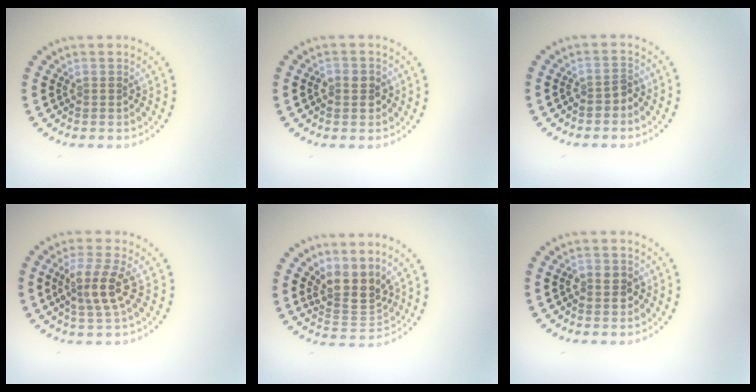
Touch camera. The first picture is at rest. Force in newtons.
{"total": 1.9, "press": 1.8, "slide": 0.5}
{"total": 1.4, "press": 1.1, "slide": 0.8}
{"total": 3.6, "press": 3.2, "slide": 1.5}
{"total": 3.6, "press": 3.0, "slide": 2.1}
{"total": 1.9, "press": 1.8, "slide": 0.5}